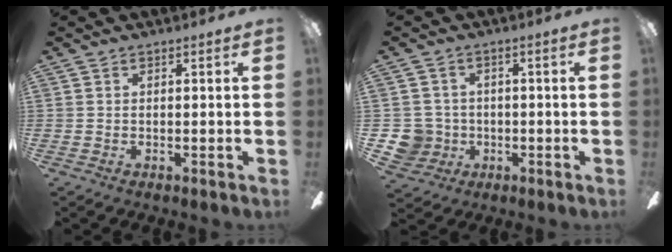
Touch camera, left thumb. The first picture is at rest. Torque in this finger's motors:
{"motor_torque": [-0.23, 0.30, 0.02, -0.03, 0.00]}